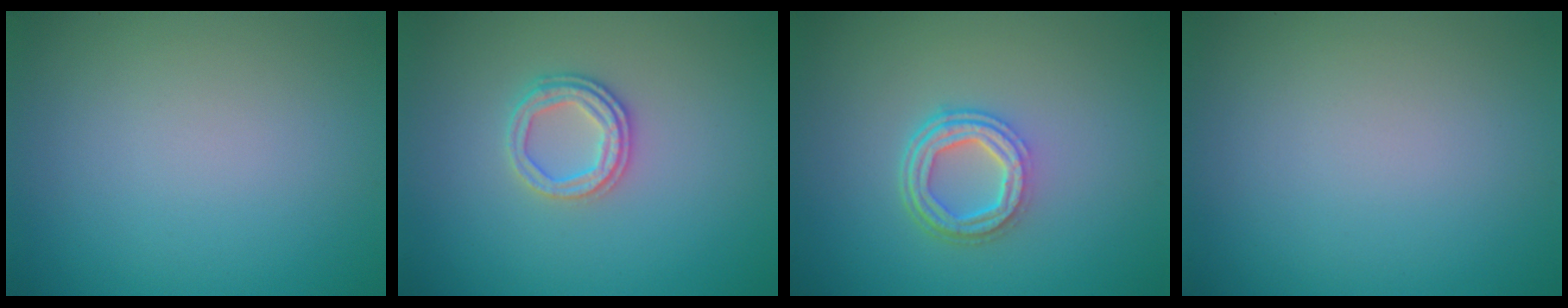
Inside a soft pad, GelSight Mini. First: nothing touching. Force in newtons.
{"total": 2.5, "press": 2.4, "slide": 0.8}
{"total": 4.1, "press": 3.0, "slide": 2.7}
{"total": 0.0}